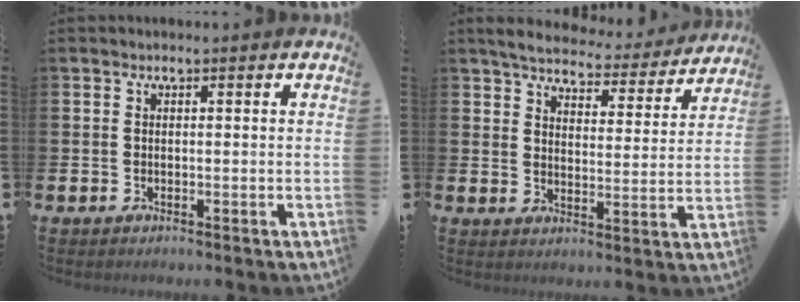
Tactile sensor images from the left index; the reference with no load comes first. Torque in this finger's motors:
{"motor_torque": [1.08, -1.05, 0.25, 0.02]}